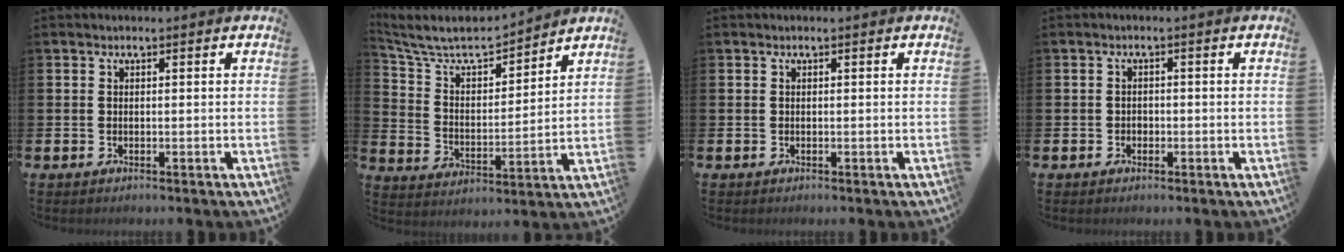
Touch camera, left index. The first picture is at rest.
{"total": 7.3, "force": [6.7, 1.9, 2.1], "torque": [-0.081, -0.047, 0.114]}
{"total": 0.0}
{"total": 1.0, "force": [-0.4, 0.9, 0.2], "torque": [-0.002, 0.004, -0.011]}